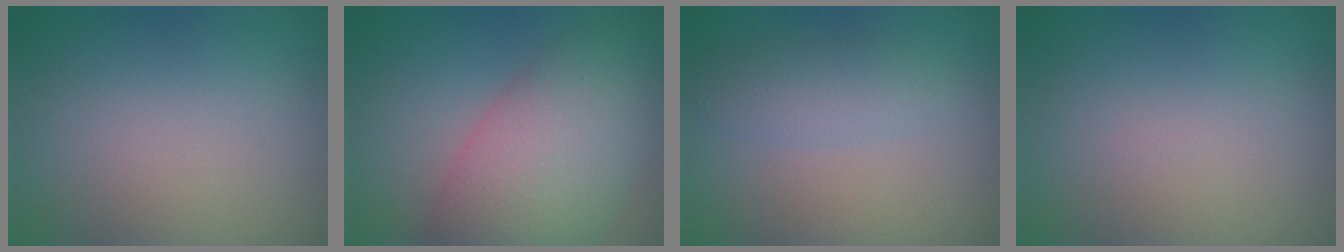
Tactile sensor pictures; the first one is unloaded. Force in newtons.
{"total": 8.7, "press": 8.7, "slide": 0.2}
{"total": 2.4, "press": 2.4, "slide": 0.3}
{"total": 0.0}